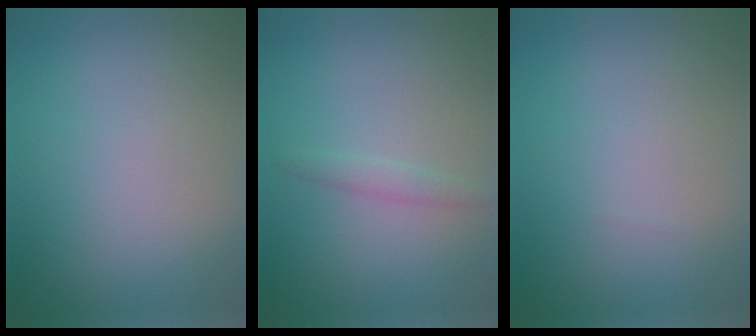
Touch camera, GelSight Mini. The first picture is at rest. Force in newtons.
{"total": 1.1, "press": 1.1, "slide": 0.0}
{"total": 0.0}